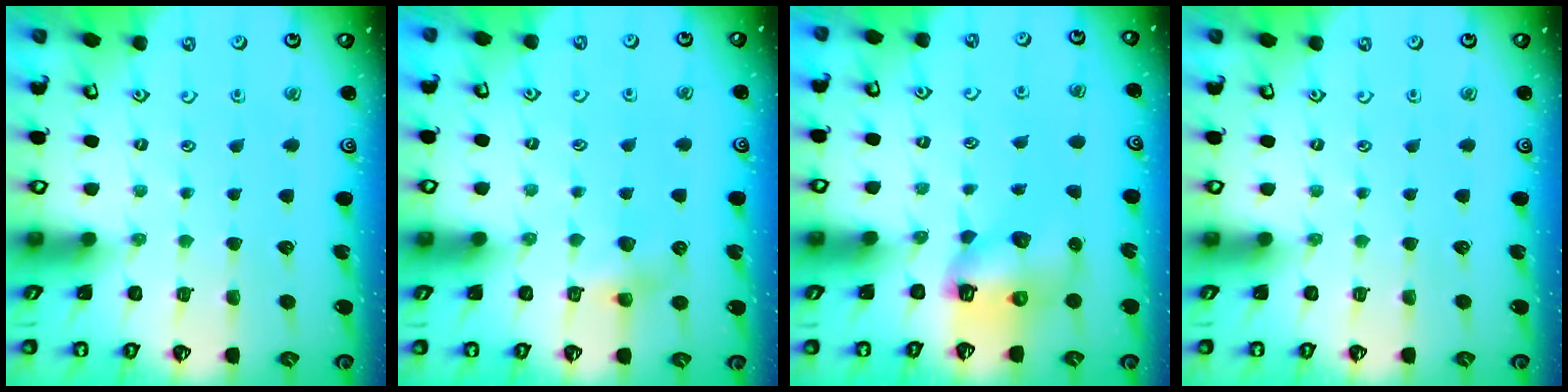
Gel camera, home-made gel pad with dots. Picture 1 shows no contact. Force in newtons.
{"total": 5.3, "press": 5.3, "slide": 0.6}
{"total": 8.4, "press": 8.3, "slide": 1.0}
{"total": 0.0}